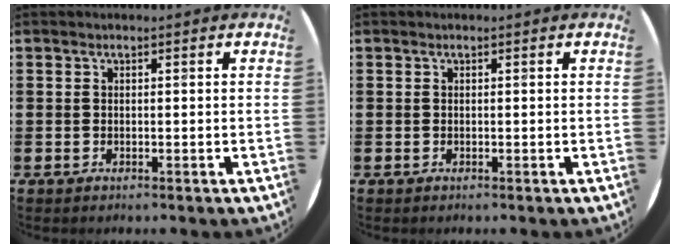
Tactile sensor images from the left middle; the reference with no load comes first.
{"total": 0.0}